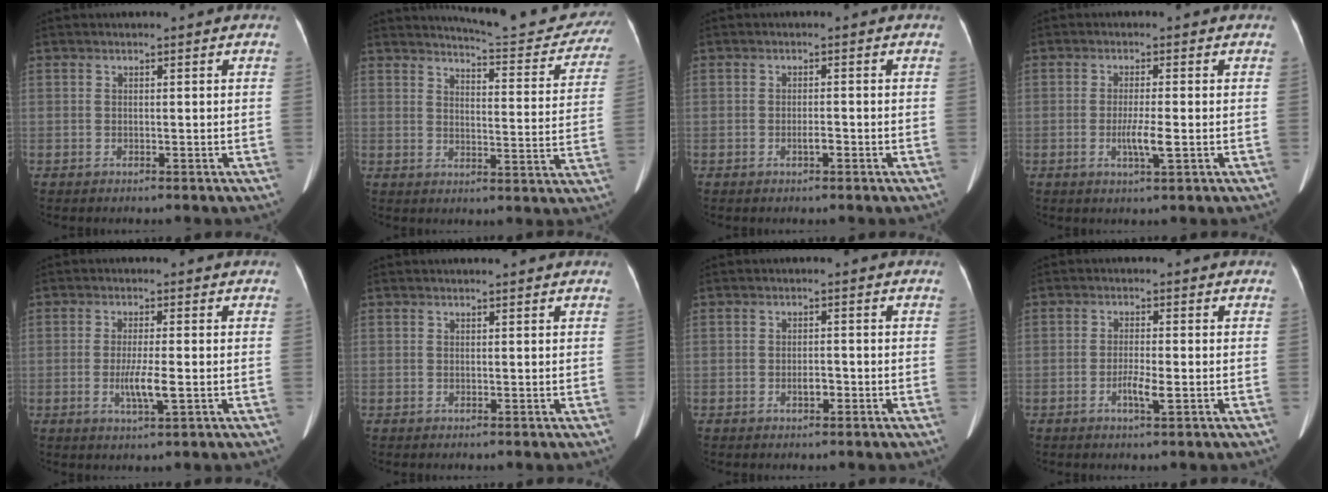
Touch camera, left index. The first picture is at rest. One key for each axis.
{"total": 17.2, "fx": 16.4, "fy": 2.2, "fz": 4.5, "tx": -0.047, "ty": -0.064, "tz": 0.185}
{"total": 1.2, "fx": -0.6, "fy": 0.3, "fz": 1.0, "tx": -0.019, "ty": 0.000, "tz": -0.009}
{"total": 1.6, "fx": -0.7, "fy": -0.2, "fz": 1.4, "tx": -0.030, "ty": -0.002, "tz": -0.011}
{"total": 4.1, "fx": -0.8, "fy": 0.2, "fz": 4.1, "tx": -0.081, "ty": -0.009, "tz": -0.011}
{"total": 2.2, "fx": 2.1, "fy": 0.1, "fz": 0.7, "tx": -0.010, "ty": 0.012, "tz": 0.026}
{"total": 1.6, "fx": -0.7, "fy": 0.7, "fz": 1.2, "tx": -0.022, "ty": 0.002, "tz": -0.009}
{"total": 2.7, "fx": -0.9, "fy": 0.3, "fz": 2.6, "tx": -0.051, "ty": -0.002, "tz": -0.015}